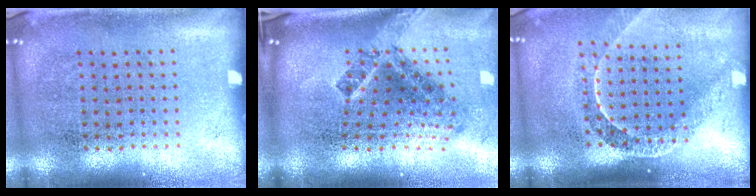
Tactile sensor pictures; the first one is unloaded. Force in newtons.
{"total": 2.7, "press": 1.6, "slide": 2.1}
{"total": 2.2, "press": 1.6, "slide": 1.4}